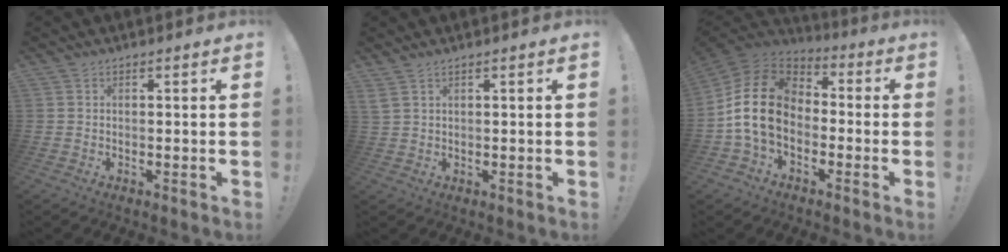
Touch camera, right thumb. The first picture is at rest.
{"total": 2.3, "force": [1.5, 0.5, 1.6], "torque": [-0.032, 0.000, 0.029]}
{"total": 17.9, "force": [-0.8, 12.4, 12.9], "torque": [-0.245, 0.024, -0.006]}